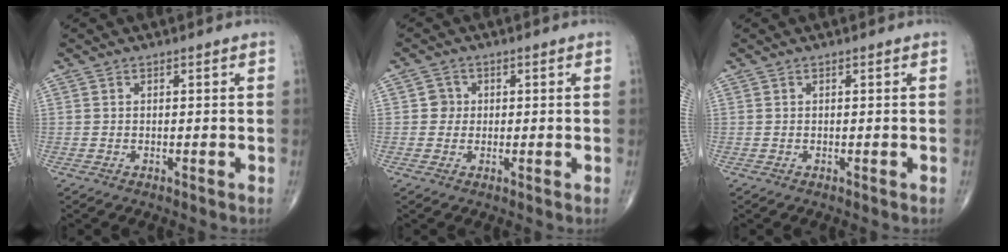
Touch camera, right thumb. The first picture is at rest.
{"total": 2.4, "force": [0.2, 2.4, 0.5], "torque": [0.009, 0.005, -0.003]}
{"total": 0.0}